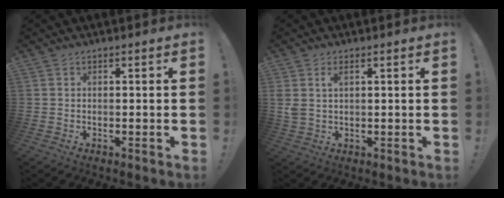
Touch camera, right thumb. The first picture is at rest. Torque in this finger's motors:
{"motor_torque": [0.04, 0.12, 0.05, 0.00, 0.02]}